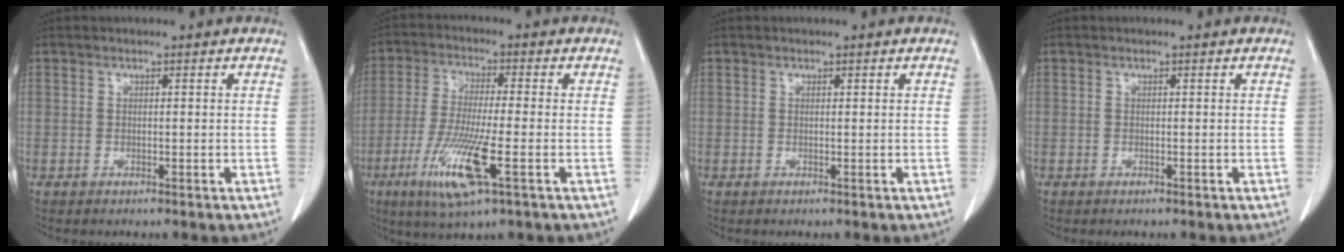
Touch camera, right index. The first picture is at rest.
{"total": 11.3, "force": [-4.5, 0.8, 10.4], "torque": [-0.212, -0.026, -0.082]}
{"total": 0.0}
{"total": 0.0}